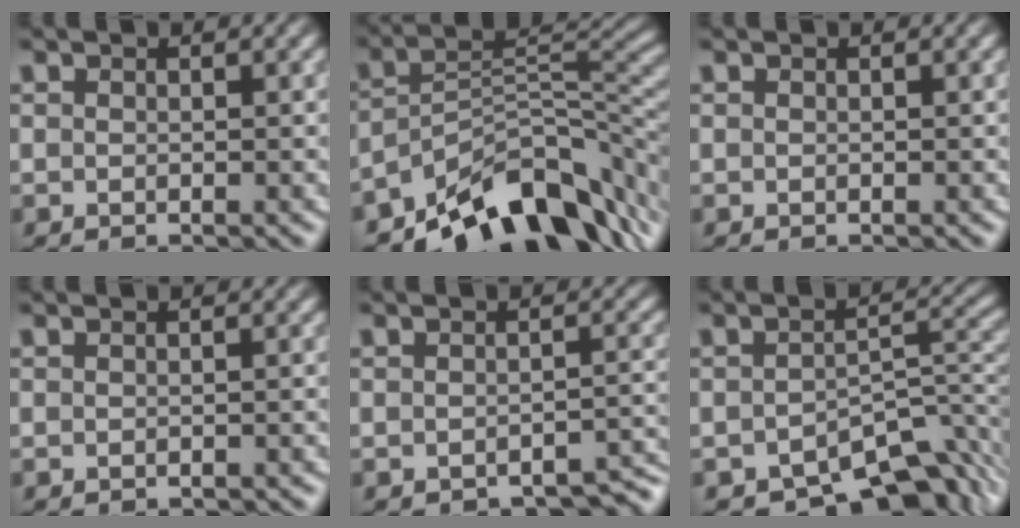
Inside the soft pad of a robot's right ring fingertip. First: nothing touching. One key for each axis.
{"total": 14.4, "fx": -7.7, "fy": 7.2, "fz": 9.8, "tx": -0.130, "ty": -0.030, "tz": -0.109}
{"total": 0.0}
{"total": 1.4, "fx": -1.4, "fy": 0.0, "fz": -0.1, "tx": 0.005, "ty": -0.005, "tz": -0.019}
{"total": 3.9, "fx": -3.7, "fy": 0.7, "fz": 1.0, "tx": -0.004, "ty": -0.007, "tz": -0.054}
{"total": 10.6, "fx": -6.4, "fy": 5.3, "fz": 6.6, "tx": -0.059, "ty": -0.019, "tz": -0.089}